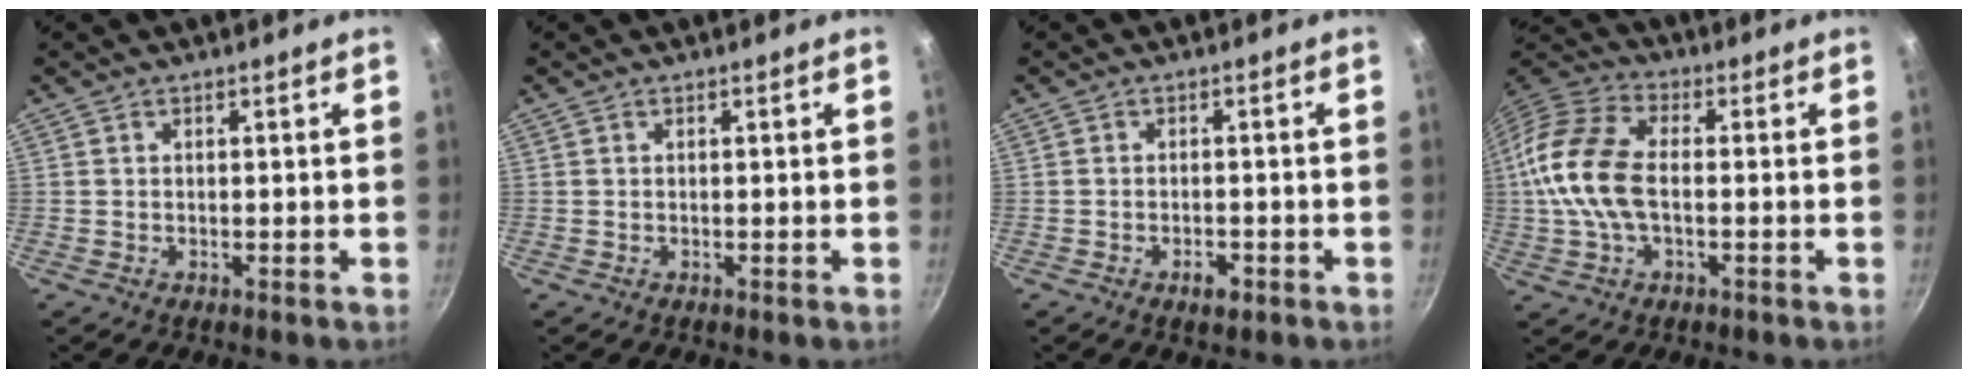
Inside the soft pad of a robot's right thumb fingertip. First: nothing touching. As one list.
[{"total": 0.0}, {"total": 2.6, "force": [-1.4, 1.3, 1.8], "torque": [-0.022, 0.012, -0.022]}, {"total": 14.7, "force": [-0.6, 8.4, 12.0], "torque": [-0.235, 0.031, -0.029]}]